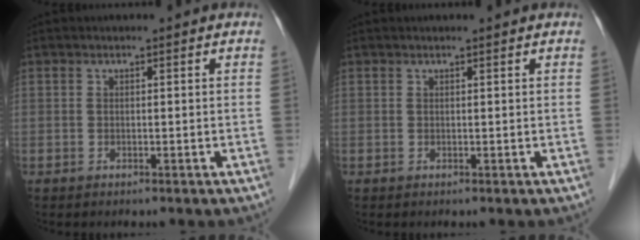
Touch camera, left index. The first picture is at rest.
{"total": 0.7, "force": [0.7, -0.1, 0.2], "torque": [-0.008, 0.002, 0.014]}